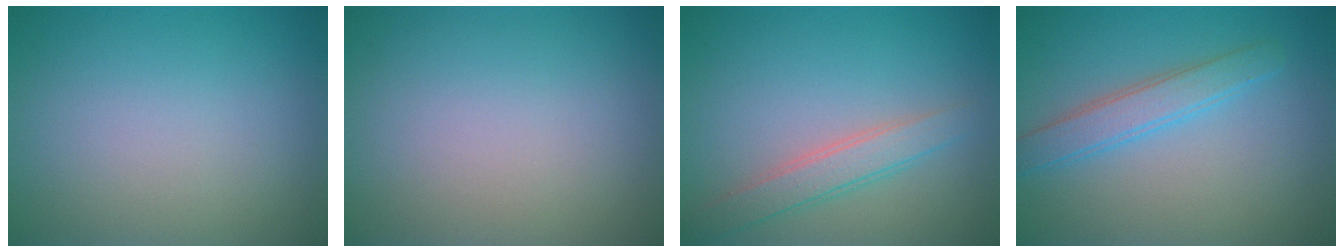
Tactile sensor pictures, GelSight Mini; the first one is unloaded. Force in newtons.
{"total": 0.0}
{"total": 2.8, "press": 2.8, "slide": 0.1}
{"total": 2.9, "press": 2.9, "slide": 0.1}